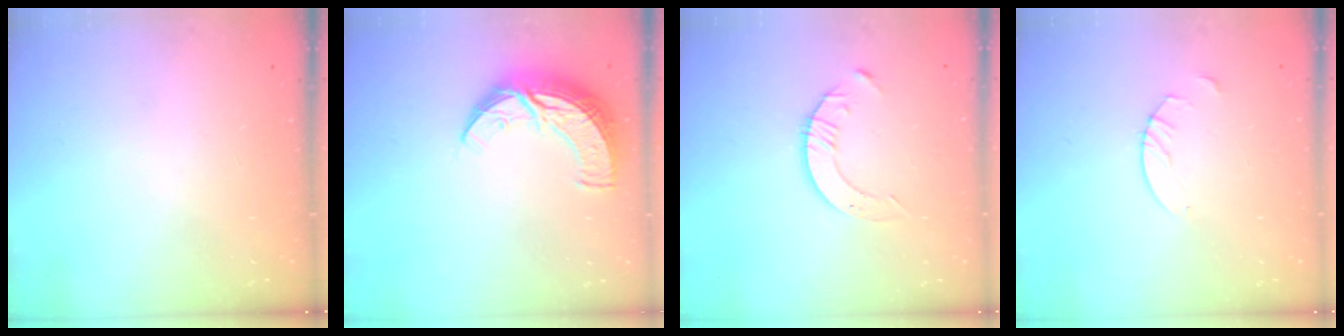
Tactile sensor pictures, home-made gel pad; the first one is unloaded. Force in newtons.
{"total": 10.9, "press": 10.9, "slide": 0.8}
{"total": 3.5, "press": 3.4, "slide": 0.4}
{"total": 2.7, "press": 2.7, "slide": 0.2}